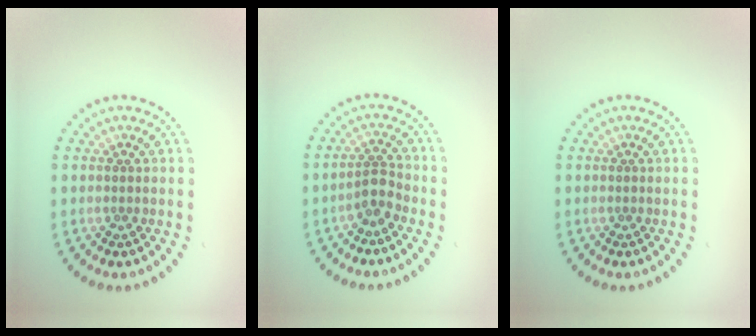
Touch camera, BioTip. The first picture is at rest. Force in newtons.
{"total": 2.1, "press": 1.7, "slide": 1.2}
{"total": 0.0}